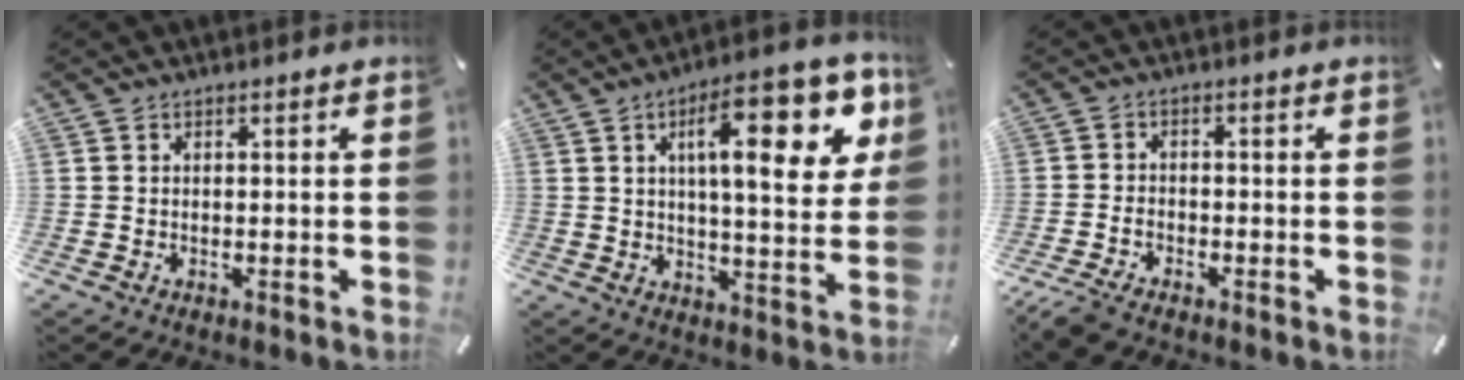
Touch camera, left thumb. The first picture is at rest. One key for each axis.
{"total": 19.9, "fx": 7.9, "fy": 6.9, "fz": 16.9, "tx": -0.245, "ty": -0.020, "tz": 0.113}
{"total": 3.0, "fx": -2.4, "fy": 1.1, "fz": 1.5, "tx": -0.037, "ty": 0.009, "tz": -0.049}